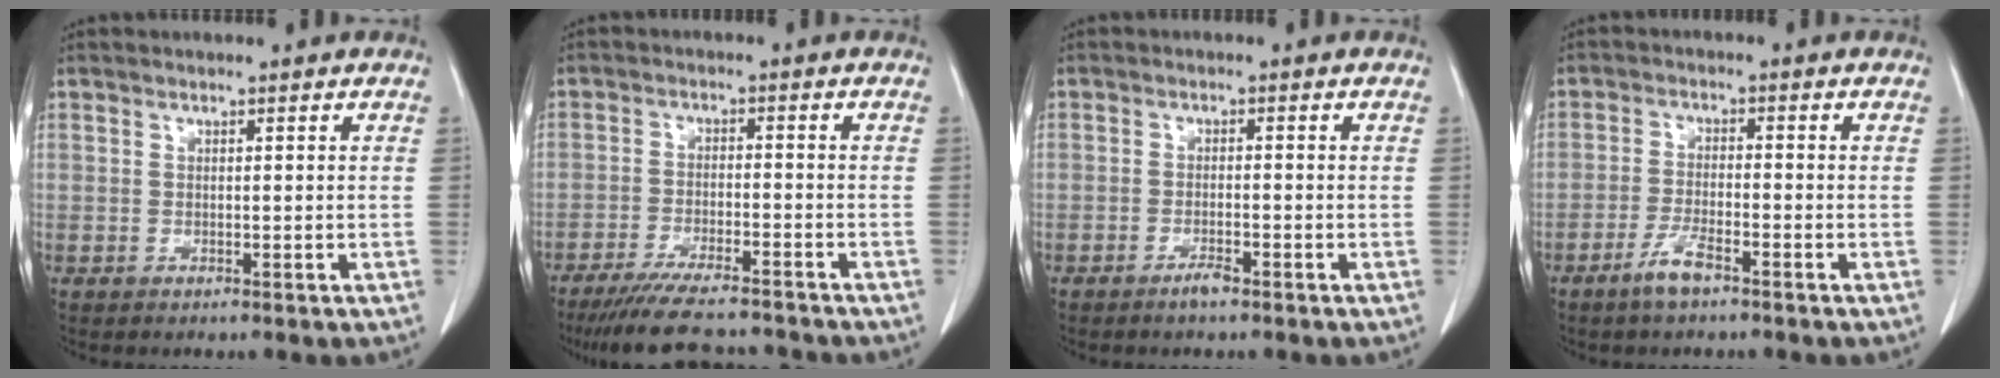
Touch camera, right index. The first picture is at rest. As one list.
[{"total": 12.5, "force": [-11.3, 1.5, 5.2], "torque": [-0.083, -0.016, -0.170]}, {"total": 1.8, "force": [-1.4, 0.1, 1.2], "torque": [-0.026, -0.001, -0.021]}, {"total": 4.1, "force": [-2.9, 0.5, 2.9], "torque": [-0.061, -0.004, -0.056]}]